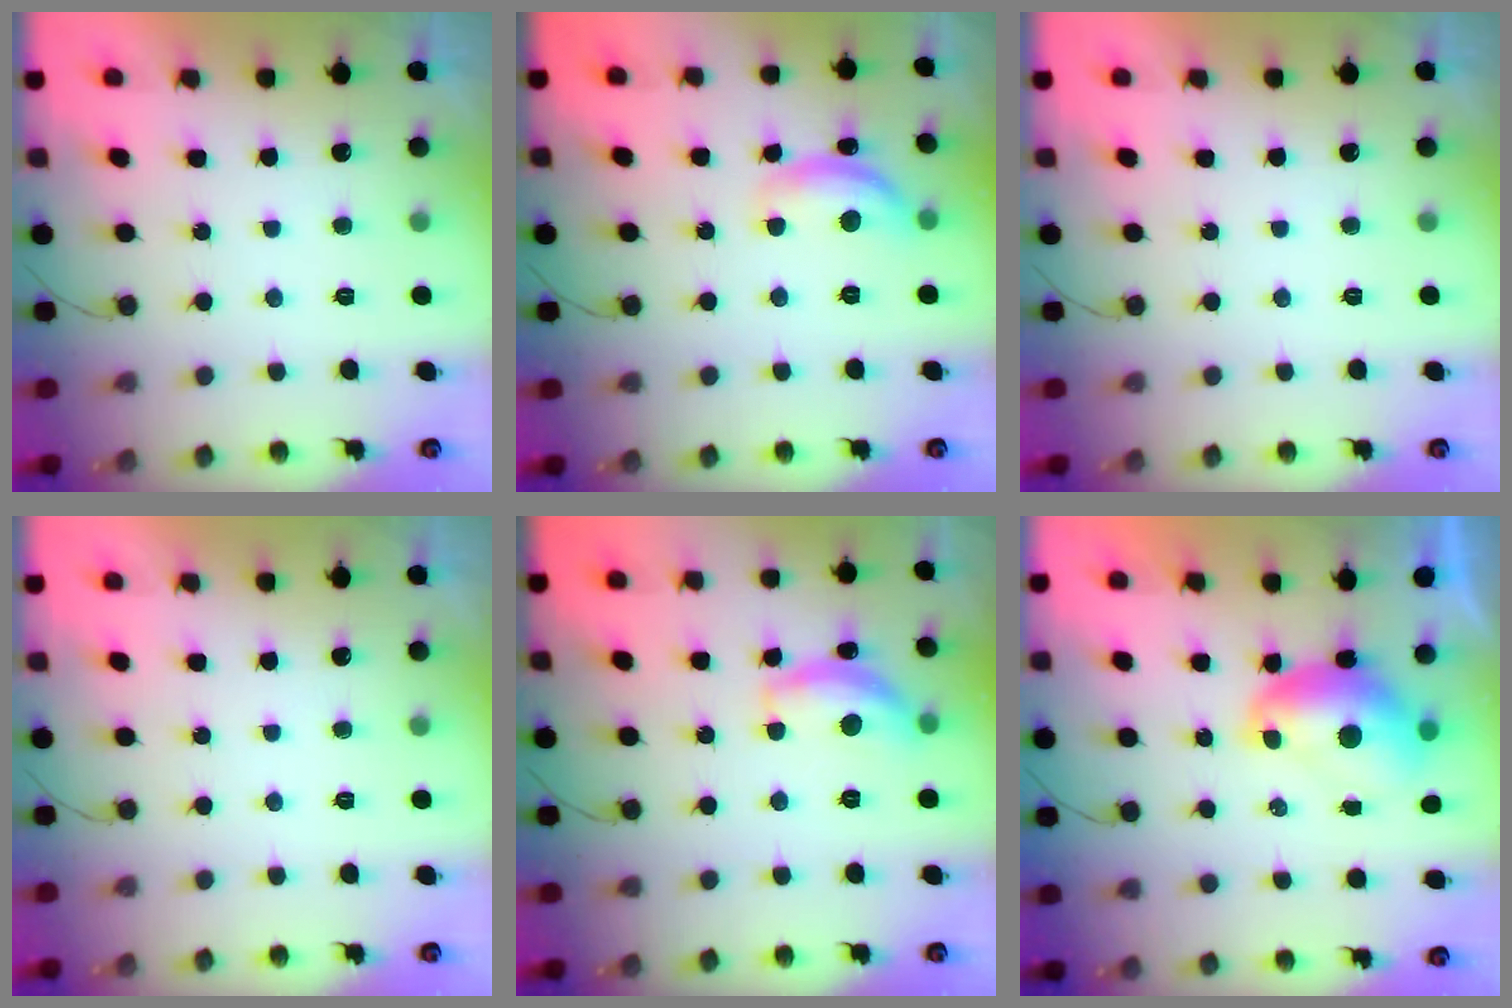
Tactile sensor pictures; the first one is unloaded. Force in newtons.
{"total": 11.2, "press": 11.2, "slide": 0.6}
{"total": 0.0}
{"total": 0.0}
{"total": 12.0, "press": 12.0, "slide": 0.7}
{"total": 9.6, "press": 9.6, "slide": 1.0}